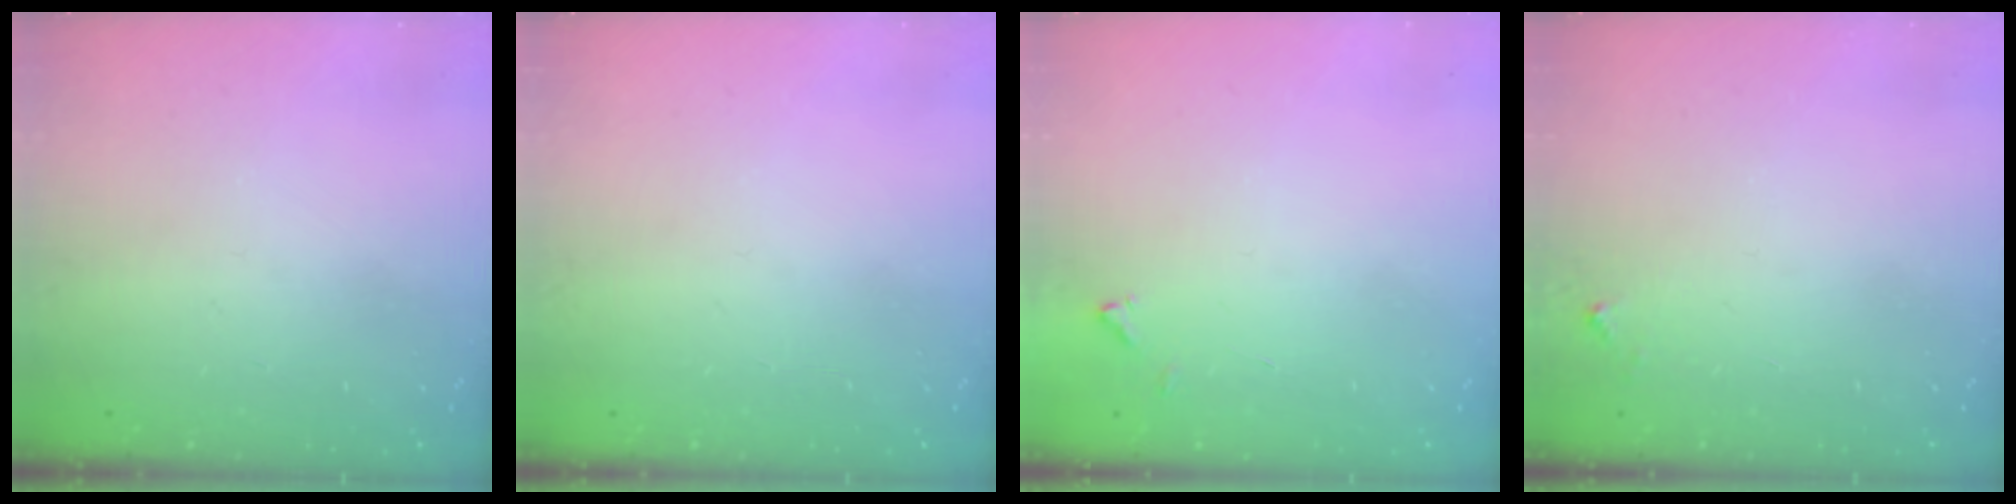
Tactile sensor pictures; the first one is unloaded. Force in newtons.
{"total": 0.0}
{"total": 4.0, "press": 3.9, "slide": 0.2}
{"total": 2.8, "press": 2.8, "slide": 0.2}